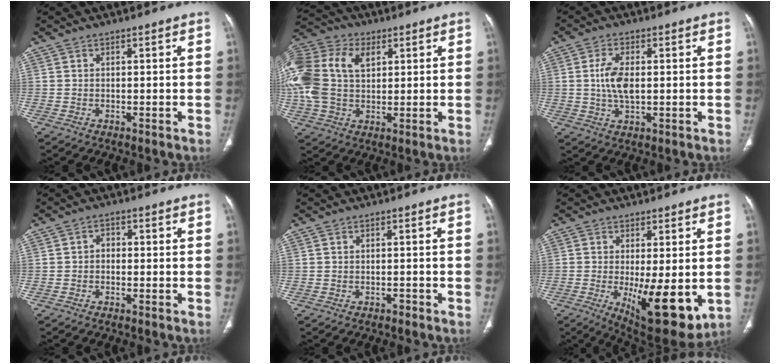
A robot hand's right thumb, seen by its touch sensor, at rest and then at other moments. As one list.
[{"total": 19.6, "force": [4.7, 13.0, 14.0], "torque": [-0.329, 0.030, 0.083]}, {"total": 6.3, "force": [0.4, 3.1, 5.4], "torque": [-0.111, 0.000, 0.006]}, {"total": 1.9, "force": [-0.4, 1.5, 1.0], "torque": [-0.005, 0.008, -0.013]}, {"total": 0.8, "force": [-0.6, 0.5, 0.2], "torque": [-0.002, 0.001, -0.012]}, {"total": 14.0, "force": [-2.6, 4.9, 12.8], "torque": [-0.186, -0.032, -0.023]}]